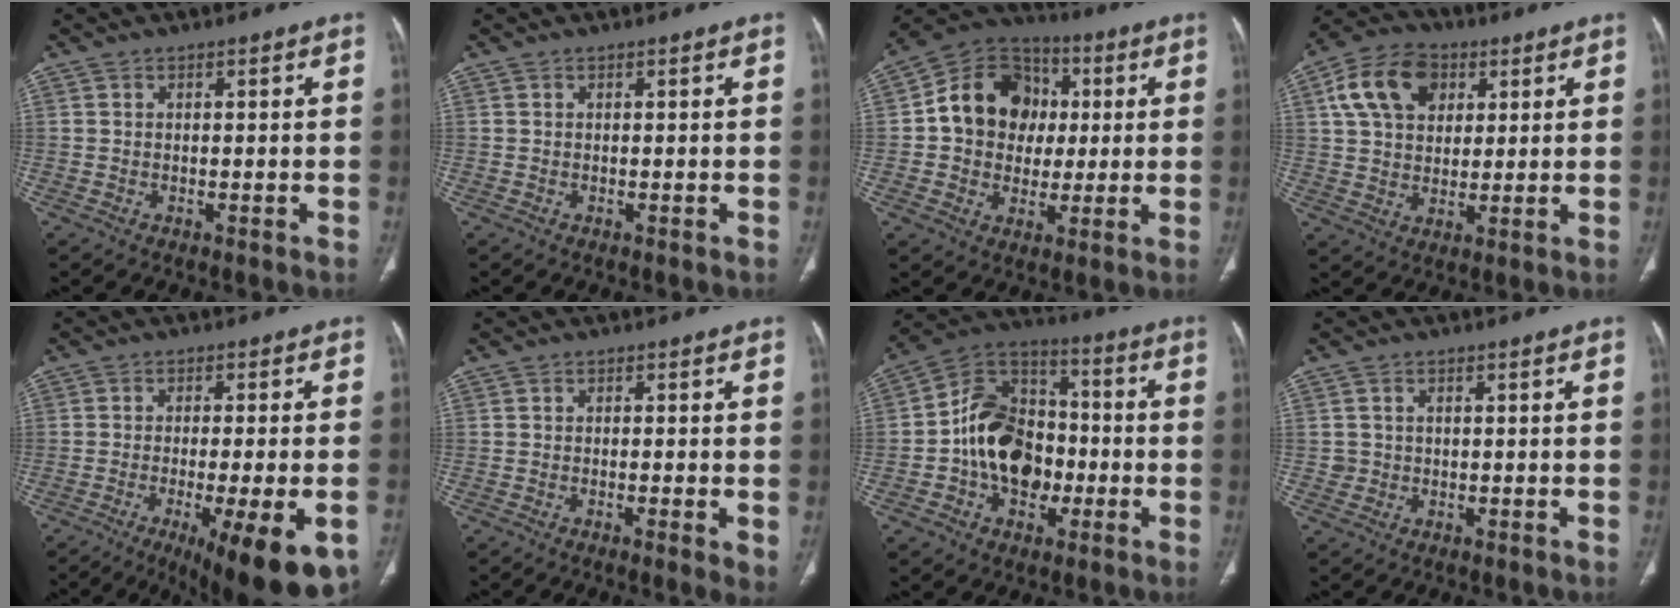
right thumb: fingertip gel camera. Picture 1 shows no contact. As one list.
[{"total": 0.0}, {"total": 15.8, "force": [1.7, 13.4, 8.2], "torque": [-0.098, 0.021, 0.023]}, {"total": 13.3, "force": [4.7, 9.5, 8.1], "torque": [-0.127, 0.003, 0.078]}, {"total": 17.2, "force": [-8.2, 4.1, 14.5], "torque": [-0.162, -0.008, -0.111]}, {"total": 3.6, "force": [-0.8, 0.6, 3.4], "torque": [-0.060, -0.012, -0.015]}, {"total": 17.2, "force": [-3.0, 12.7, 11.2], "torque": [-0.144, 0.040, -0.058]}, {"total": 1.5, "force": [-0.1, 1.5, 0.2], "torque": [0.002, 0.005, 0.001]}]